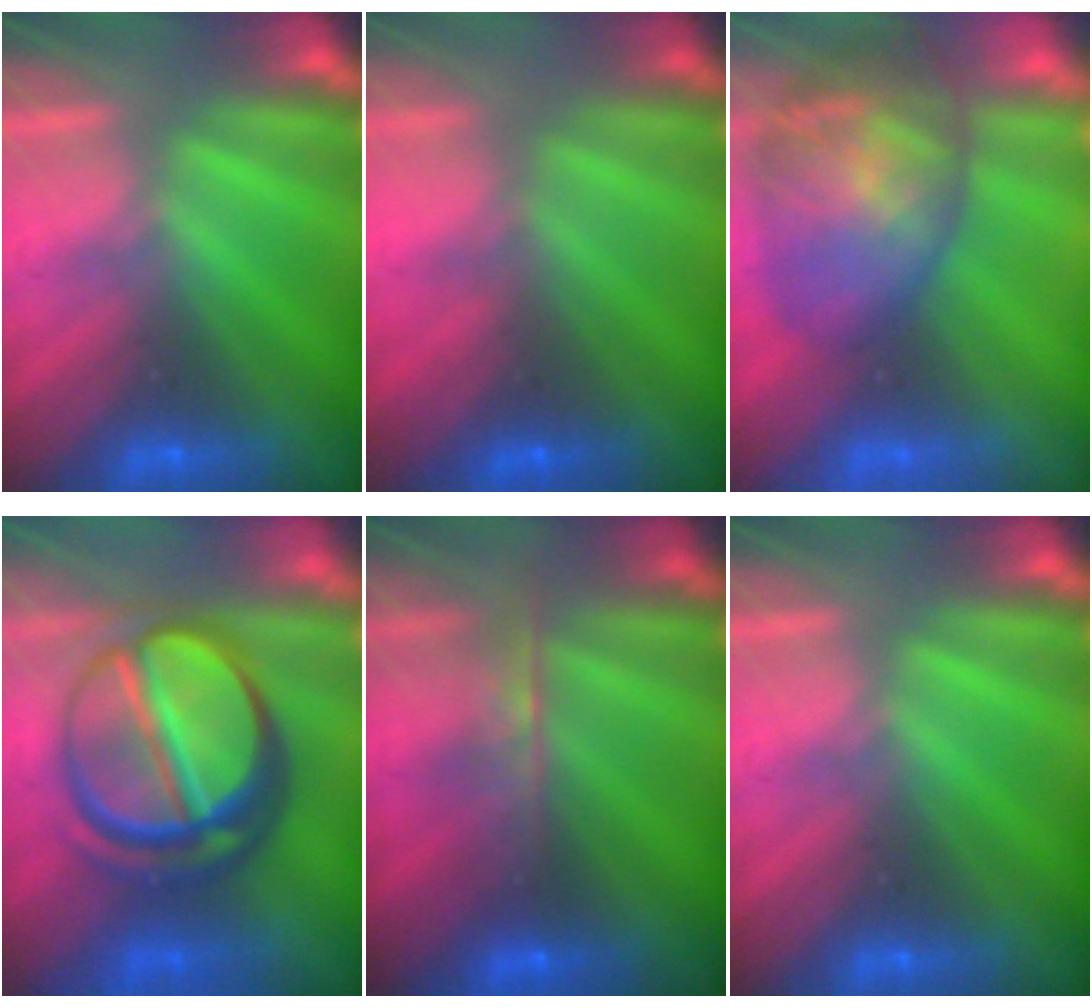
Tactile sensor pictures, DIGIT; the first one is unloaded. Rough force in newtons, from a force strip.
{"total": 3.9}
{"total": 7.6}
{"total": 7.4}
{"total": 6.5}
{"total": 0.0}